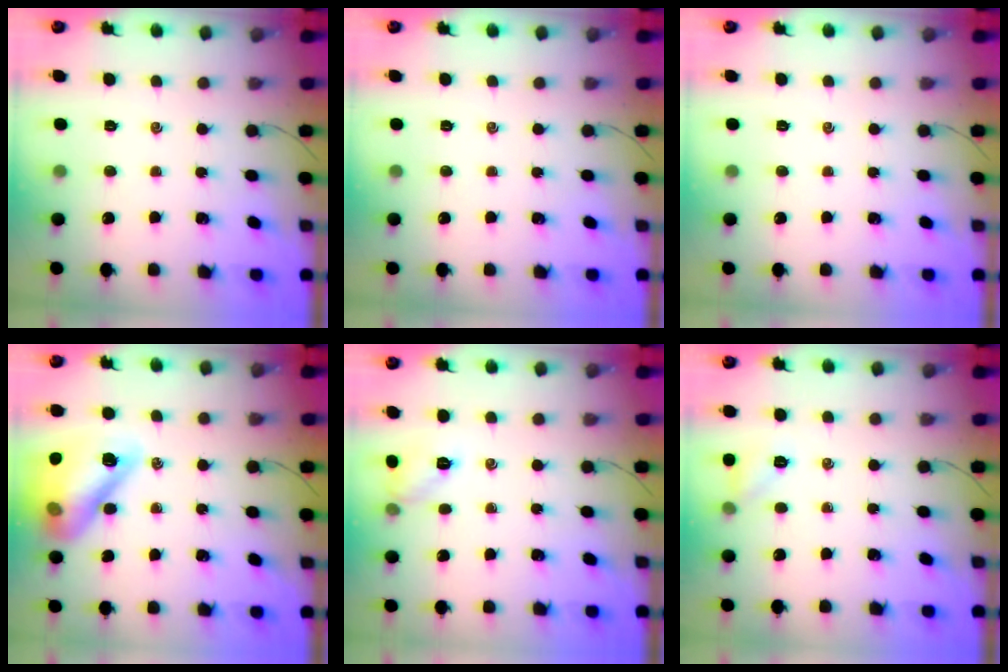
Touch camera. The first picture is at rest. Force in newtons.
{"total": 0.0}
{"total": 0.0}
{"total": 17.0, "press": 16.9, "slide": 2.5}
{"total": 6.8, "press": 6.5, "slide": 1.9}
{"total": 6.6, "press": 6.4, "slide": 1.5}